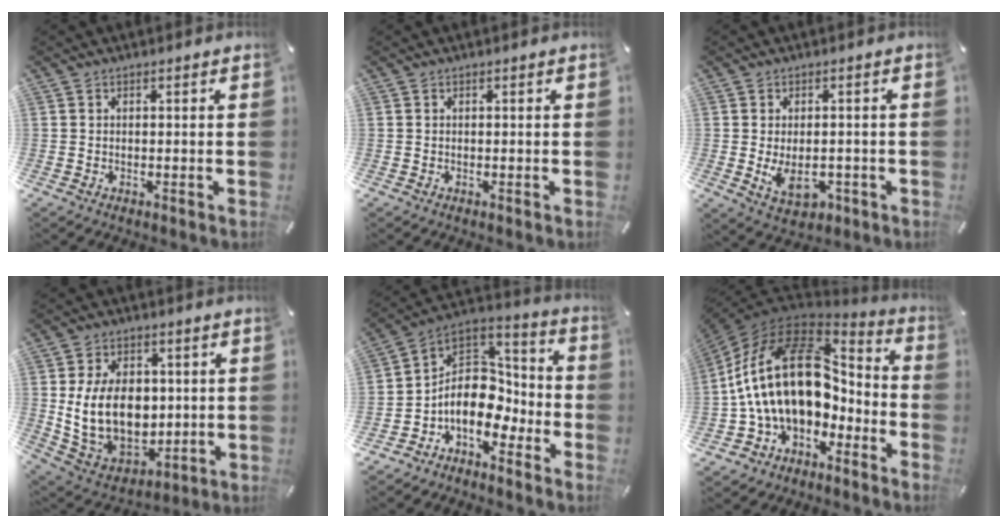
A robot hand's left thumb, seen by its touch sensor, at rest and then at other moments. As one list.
[{"total": 0.0}, {"total": 6.8, "force": [-1.5, 4.4, 4.9], "torque": [-0.082, -0.007, -0.029]}, {"total": 16.4, "force": [1.5, 12.4, 10.7], "torque": [-0.224, -0.009, 0.036]}, {"total": 11.7, "force": [-4.3, 9.2, 5.7], "torque": [-0.101, -0.002, -0.079]}, {"total": 26.1, "force": [1.1, 16.9, 19.8], "torque": [-0.396, 0.004, 0.026]}]